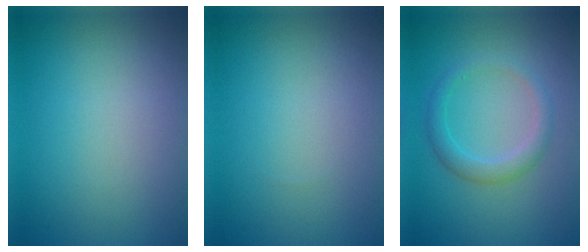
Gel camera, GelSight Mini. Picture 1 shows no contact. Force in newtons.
{"total": 0.0}
{"total": 2.3, "press": 2.3, "slide": 0.1}